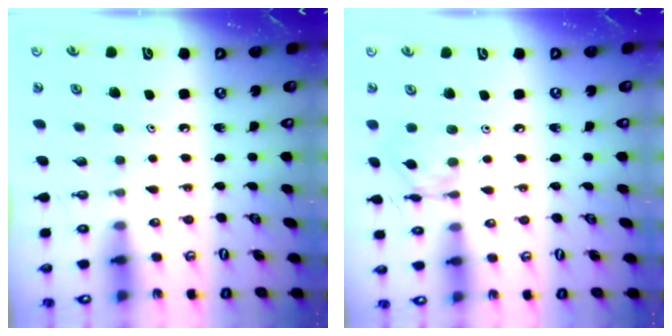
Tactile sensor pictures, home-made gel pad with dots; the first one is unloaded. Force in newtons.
{"total": 4.6, "press": 4.5, "slide": 0.2}